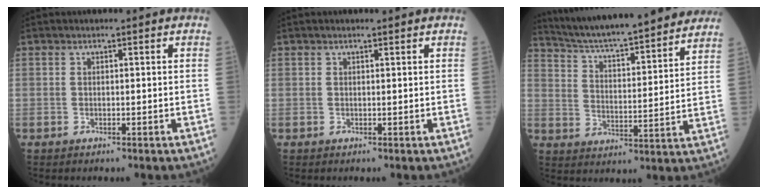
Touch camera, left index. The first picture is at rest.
{"total": 0.7, "force": [0.5, 0.1, 0.4], "torque": [-0.012, 0.003, 0.007]}
{"total": 24.0, "force": [21.7, 2.1, 10.2], "torque": [-0.164, -0.004, 0.304]}